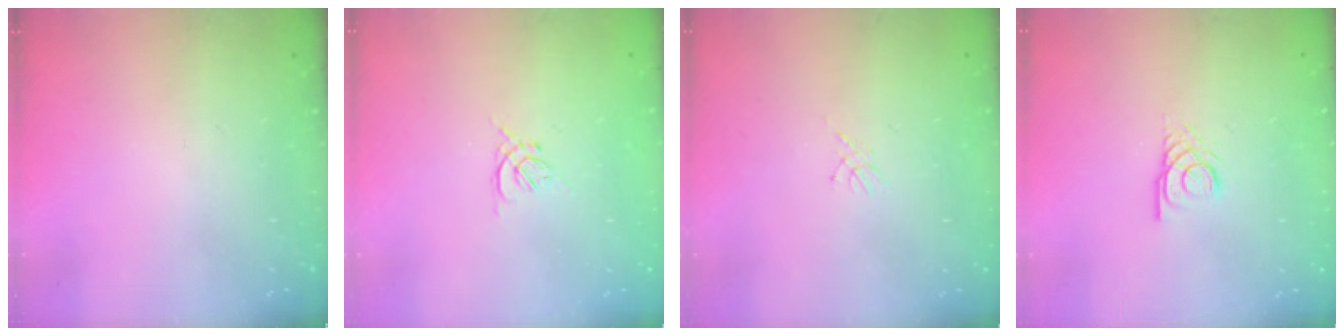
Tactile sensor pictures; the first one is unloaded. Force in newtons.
{"total": 1.3, "press": 1.2, "slide": 0.5}
{"total": 2.3, "press": 2.2, "slide": 0.3}
{"total": 2.9, "press": 2.9, "slide": 0.1}